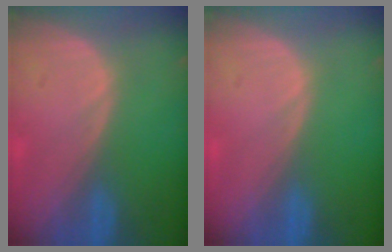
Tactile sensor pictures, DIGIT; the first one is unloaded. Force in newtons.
{"total": 0.0}